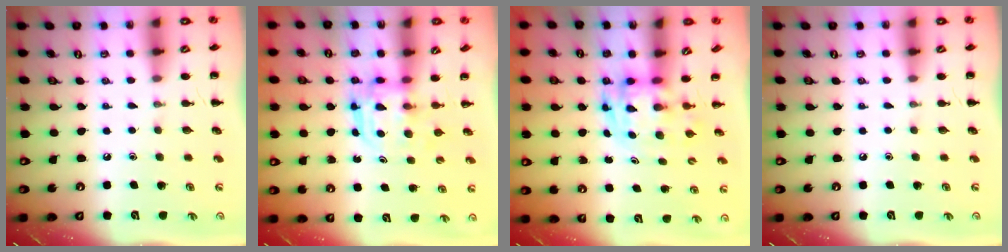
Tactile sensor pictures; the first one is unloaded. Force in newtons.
{"total": 3.2, "press": 3.2, "slide": 0.2}
{"total": 3.4, "press": 3.4, "slide": 0.7}
{"total": 0.0}